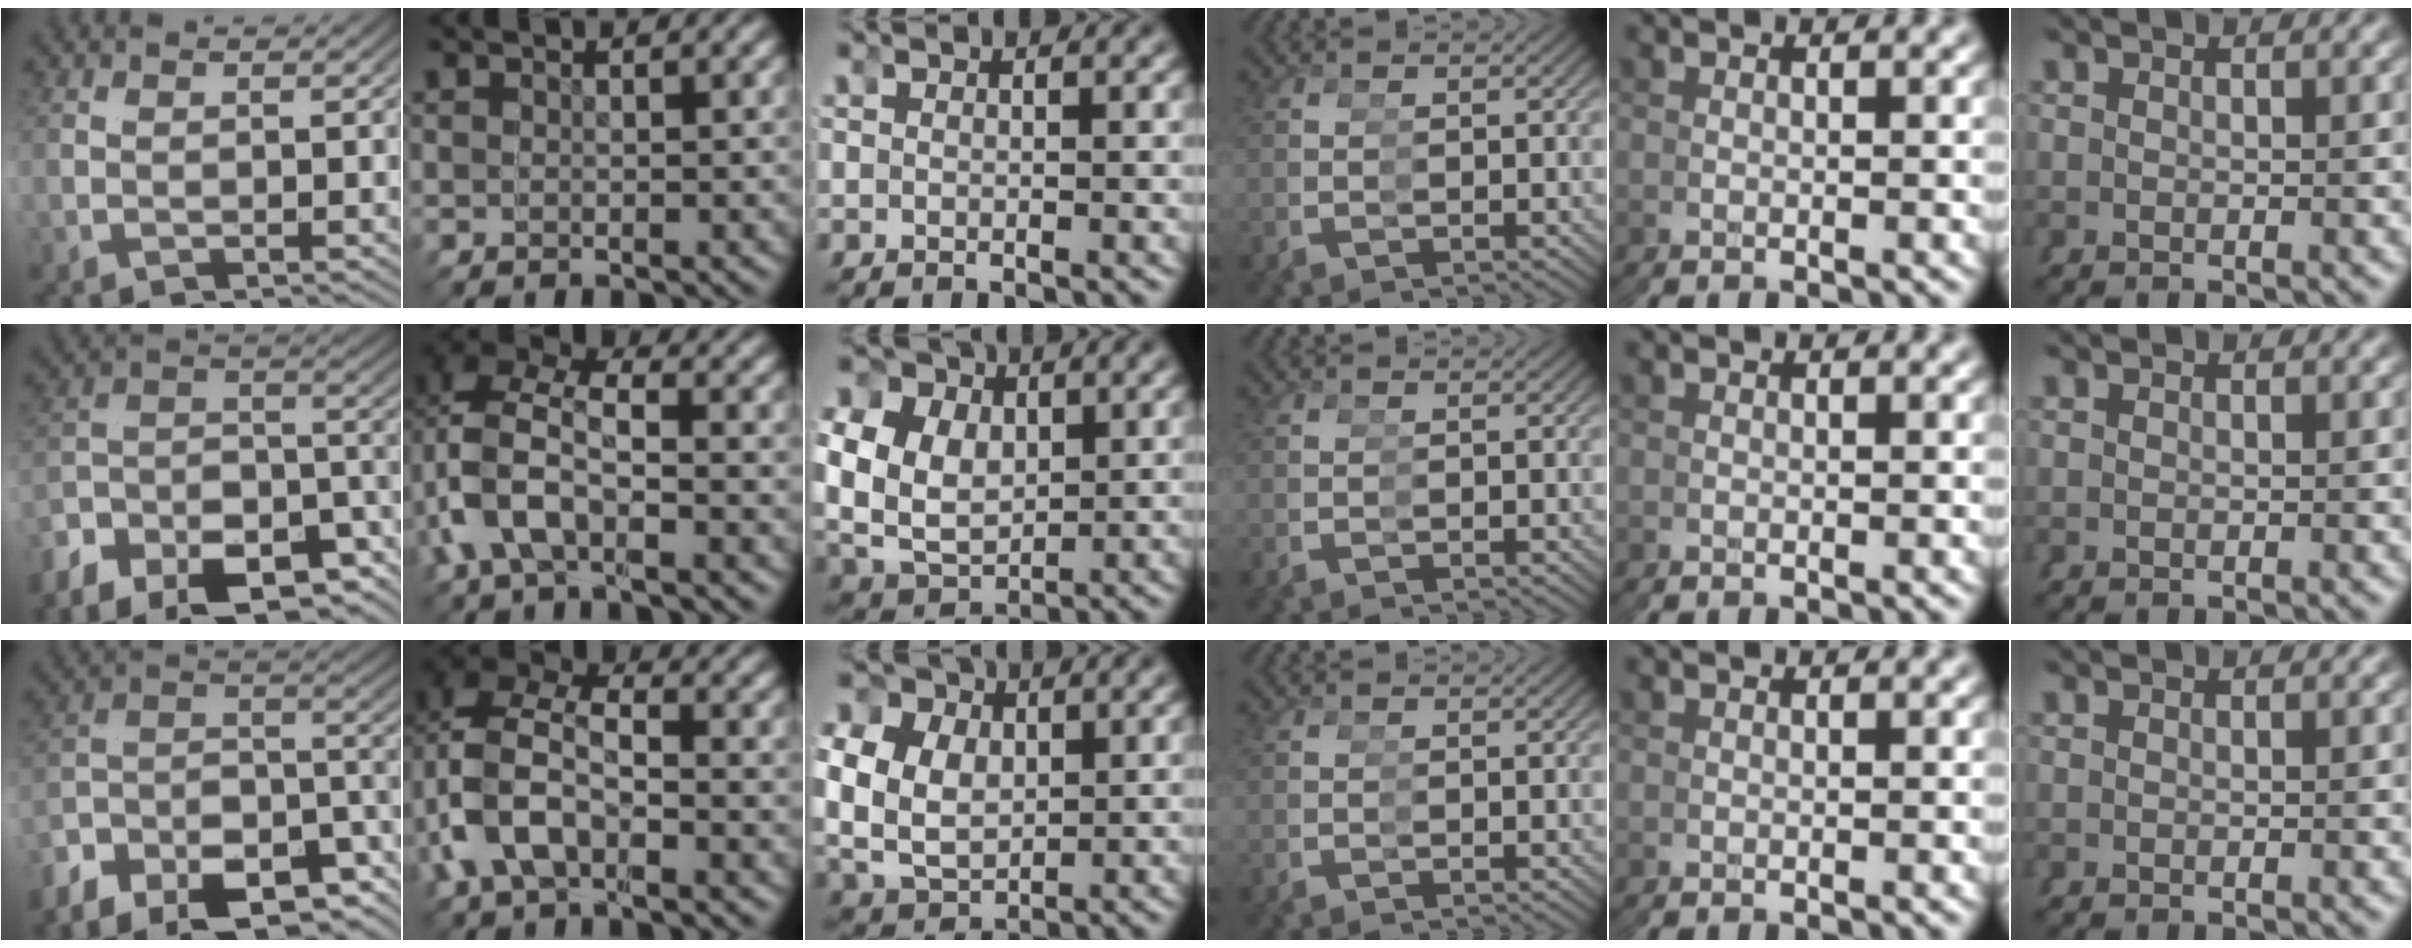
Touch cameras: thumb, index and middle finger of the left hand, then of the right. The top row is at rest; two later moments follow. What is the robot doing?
{"motion": "grasp_and_lifting", "object": "pipette"}